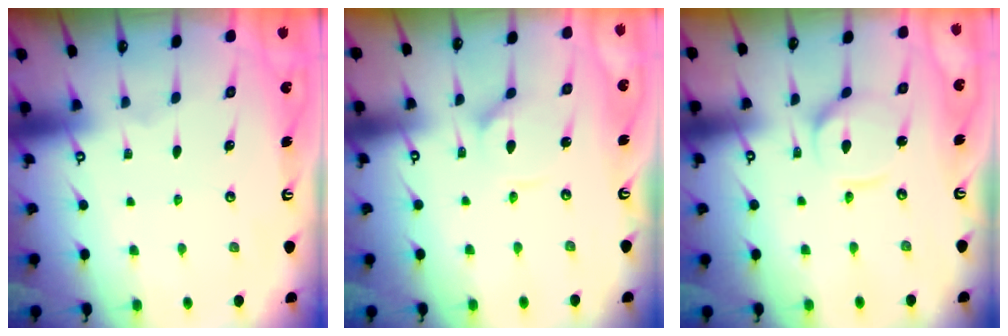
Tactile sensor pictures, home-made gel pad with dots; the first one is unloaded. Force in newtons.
{"total": 3.0, "press": 2.9, "slide": 0.4}
{"total": 6.3, "press": 6.2, "slide": 0.5}